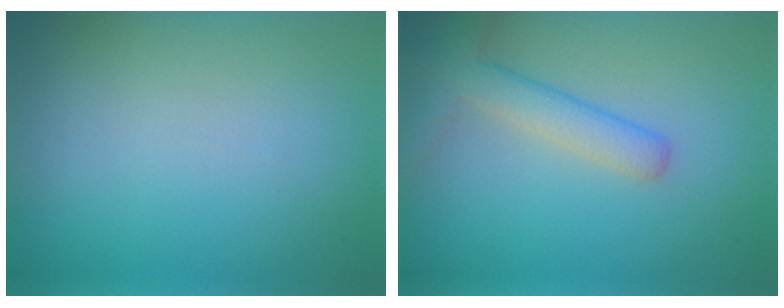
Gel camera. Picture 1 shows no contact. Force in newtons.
{"total": 3.3, "press": 3.3, "slide": 0.2}